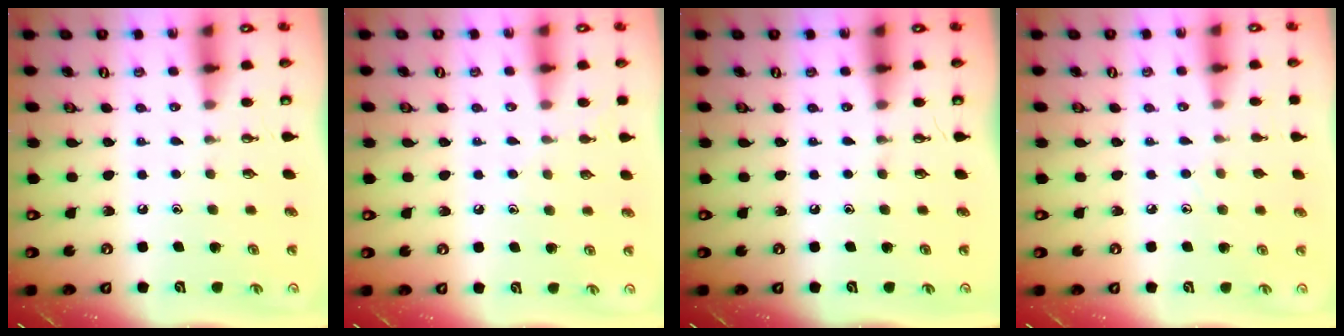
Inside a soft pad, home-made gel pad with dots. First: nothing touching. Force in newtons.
{"total": 5.7, "press": 5.7, "slide": 0.6}
{"total": 0.0}
{"total": 4.6, "press": 4.5, "slide": 0.5}